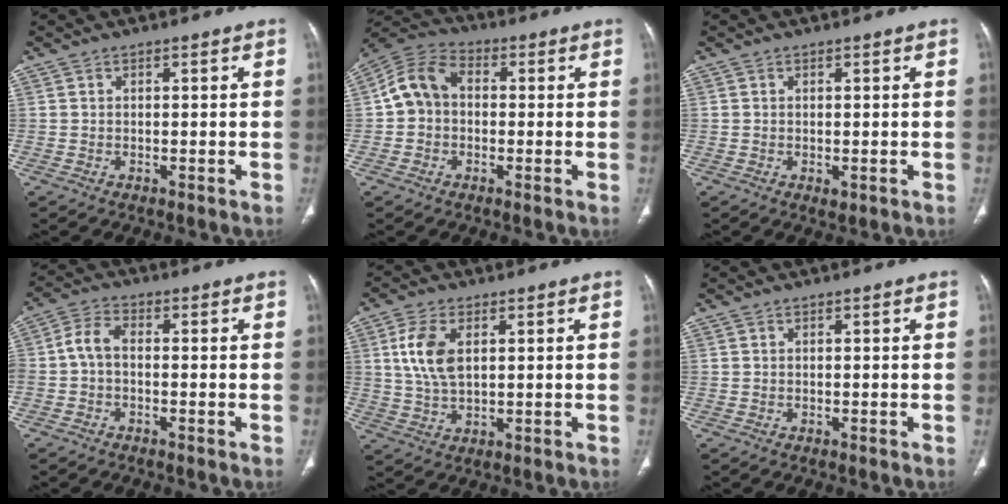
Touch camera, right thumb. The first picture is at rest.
{"total": 8.5, "force": [0.0, 6.7, 5.2], "torque": [-0.090, 0.028, -0.016]}
{"total": 0.9, "force": [-0.3, 0.4, 0.8], "torque": [-0.014, -0.005, -0.001]}
{"total": 4.8, "force": [-0.8, 2.7, 3.9], "torque": [-0.083, 0.017, -0.028]}
{"total": 8.2, "force": [2.1, 4.5, 6.5], "torque": [-0.136, -0.004, 0.045]}
{"total": 0.0}